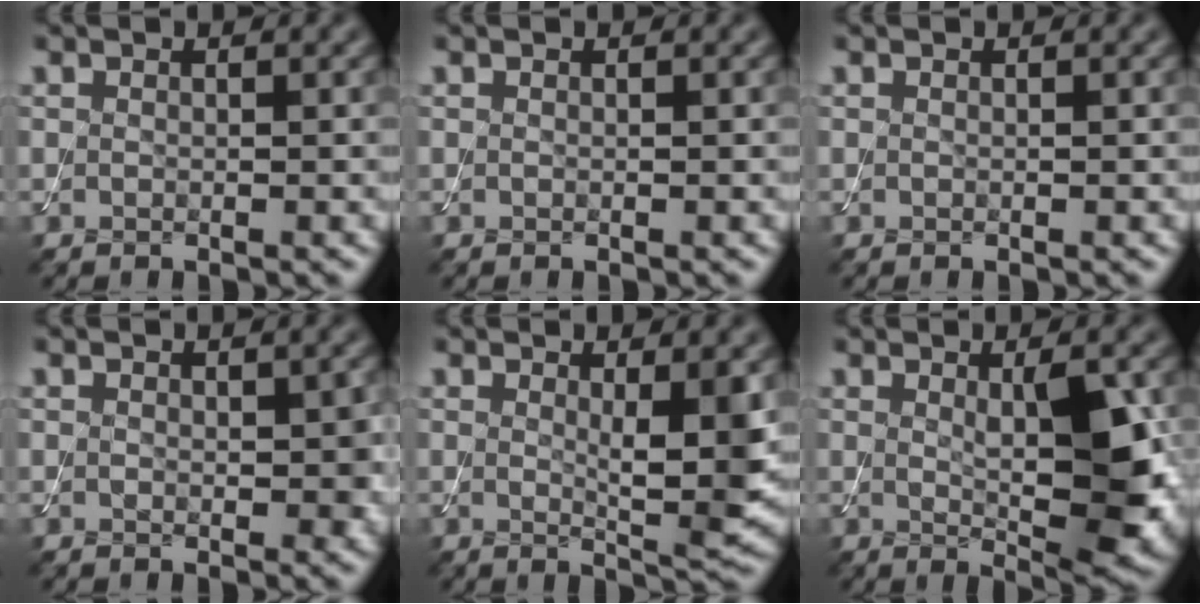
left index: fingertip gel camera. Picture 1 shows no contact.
{"total": 0.0}
{"total": 0.0}
{"total": 2.1, "force": [0.2, 1.2, 1.8], "torque": [-0.021, -0.005, 0.007]}
{"total": 4.2, "force": [0.7, 0.8, 4.0], "torque": [-0.059, -0.014, 0.016]}
{"total": 6.4, "force": [0.7, 1.7, 6.2], "torque": [-0.088, -0.005, 0.017]}